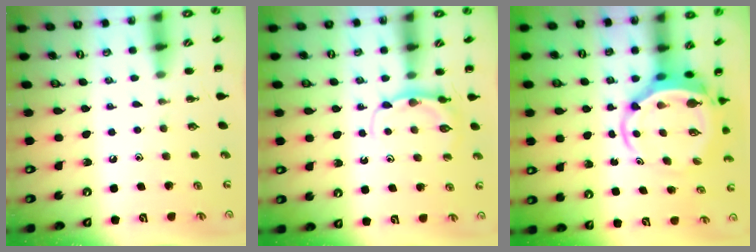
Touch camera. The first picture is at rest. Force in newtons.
{"total": 5.8, "press": 5.7, "slide": 0.9}
{"total": 7.4, "press": 7.1, "slide": 1.9}